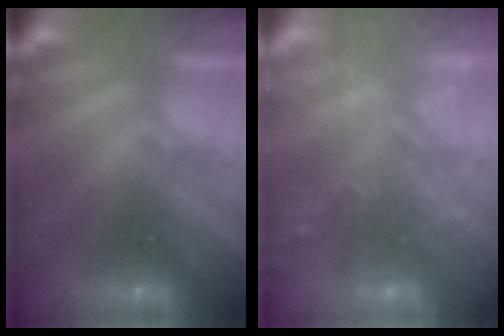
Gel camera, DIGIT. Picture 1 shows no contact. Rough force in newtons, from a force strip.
{"total": 8.7}